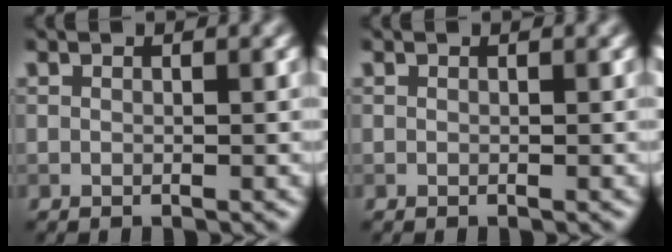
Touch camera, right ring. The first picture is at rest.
{"total": 0.0}